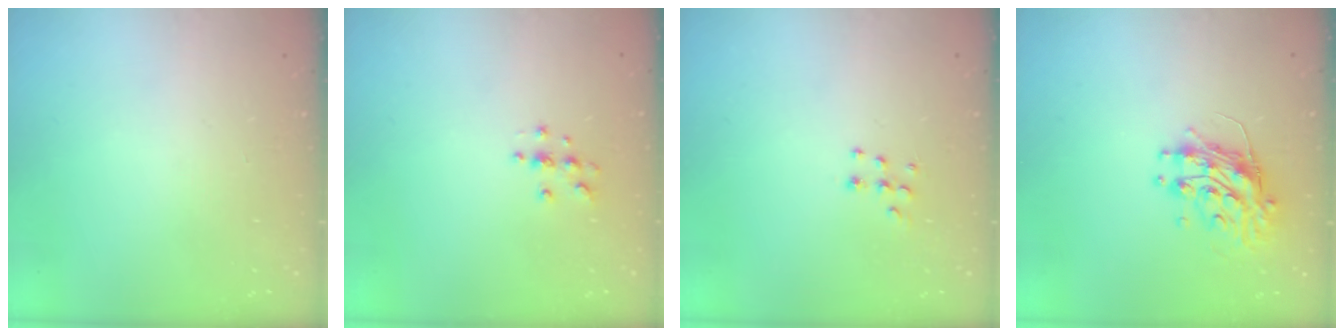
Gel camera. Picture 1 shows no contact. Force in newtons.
{"total": 3.9, "press": 3.8, "slide": 0.4}
{"total": 6.1, "press": 6.0, "slide": 0.7}
{"total": 10.4, "press": 10.4, "slide": 0.2}